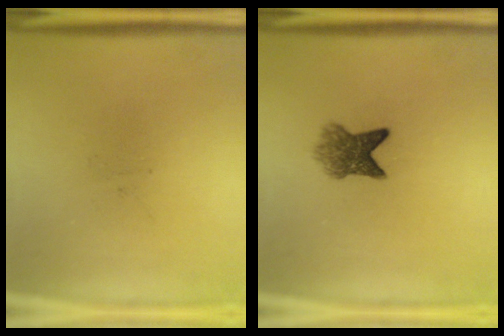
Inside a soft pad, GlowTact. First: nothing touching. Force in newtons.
{"total": 4.7}